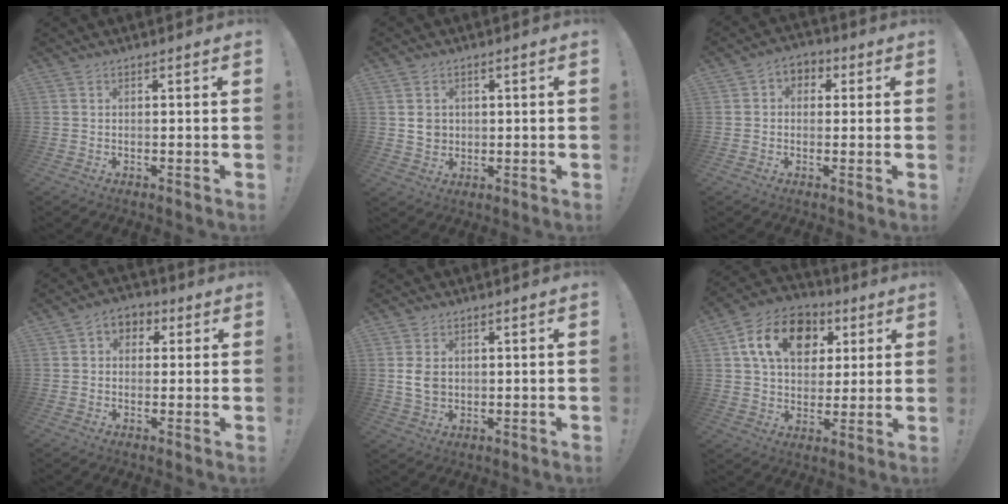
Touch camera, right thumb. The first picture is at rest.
{"total": 4.4, "force": [1.3, 3.9, 1.4], "torque": [-0.017, -0.001, 0.025]}
{"total": 4.4, "force": [-0.1, 4.0, 1.9], "torque": [-0.028, 0.012, 0.000]}
{"total": 5.0, "force": [0.4, 4.5, 2.1], "torque": [-0.025, 0.010, 0.010]}
{"total": 5.9, "force": [0.9, 4.6, 3.7], "torque": [-0.066, 0.001, 0.016]}
{"total": 18.2, "force": [6.7, 12.9, 11.0], "torque": [-0.167, -0.009, 0.125]}